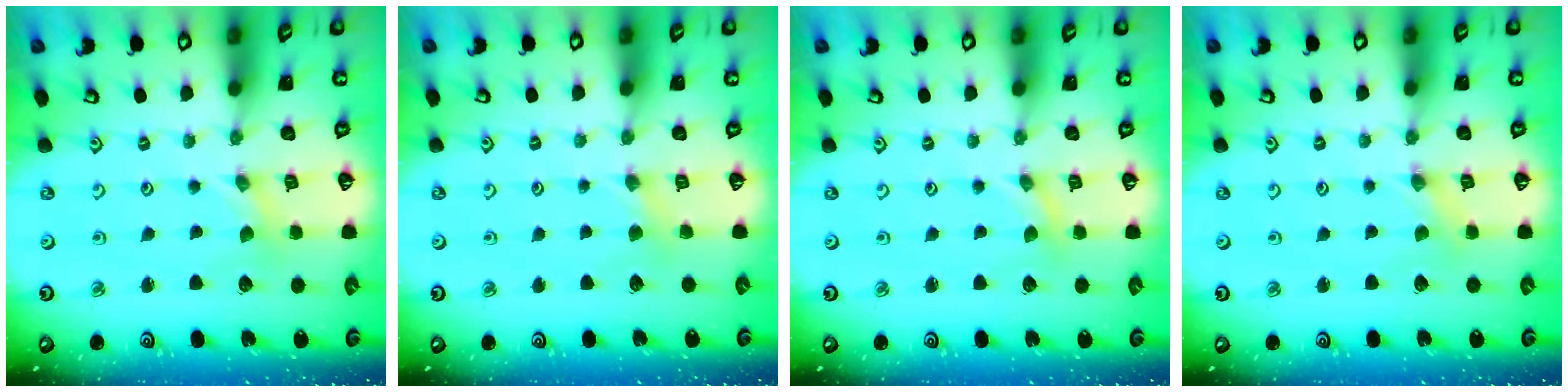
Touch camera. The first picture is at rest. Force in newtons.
{"total": 2.8, "press": 2.8, "slide": 0.5}
{"total": 0.0}
{"total": 0.0}